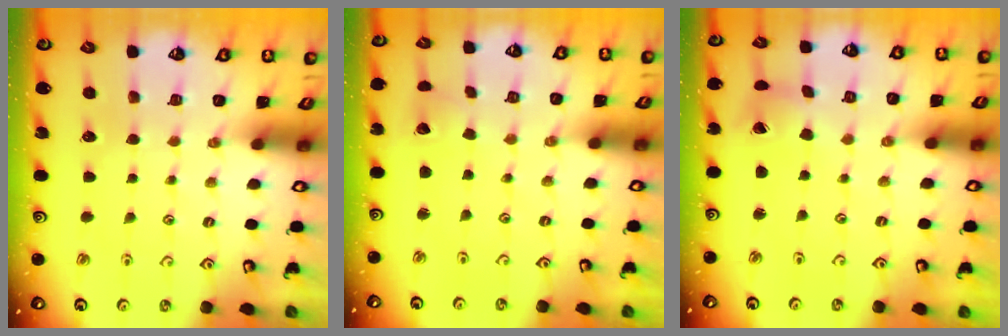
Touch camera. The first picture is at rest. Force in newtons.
{"total": 2.0, "press": 2.0, "slide": 0.1}
{"total": 2.0, "press": 2.0, "slide": 0.4}